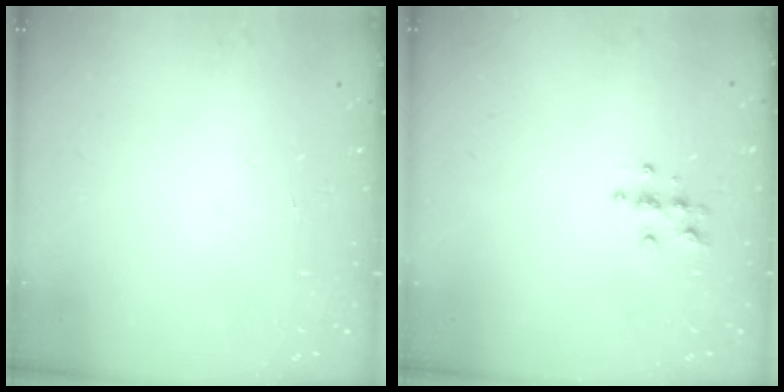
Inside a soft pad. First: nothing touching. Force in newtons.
{"total": 3.9, "press": 3.9, "slide": 0.3}